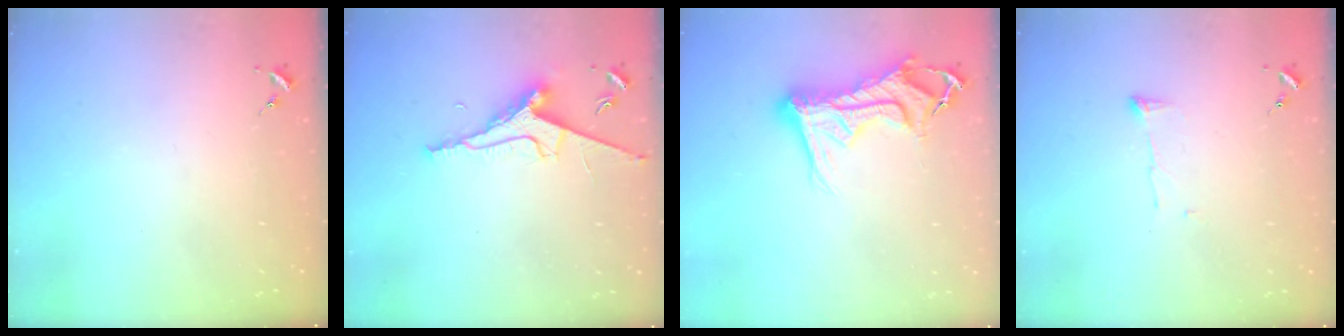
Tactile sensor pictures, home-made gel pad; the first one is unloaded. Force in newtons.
{"total": 9.5, "press": 9.4, "slide": 1.2}
{"total": 14.5, "press": 14.4, "slide": 1.6}
{"total": 4.1, "press": 4.1, "slide": 0.7}